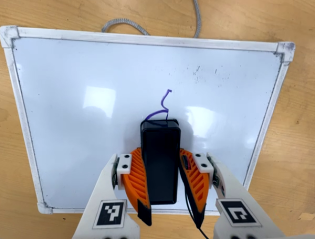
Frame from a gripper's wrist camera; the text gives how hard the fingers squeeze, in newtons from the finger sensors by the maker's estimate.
{"total": 10.1, "left": 8.8, "right": 11.3}